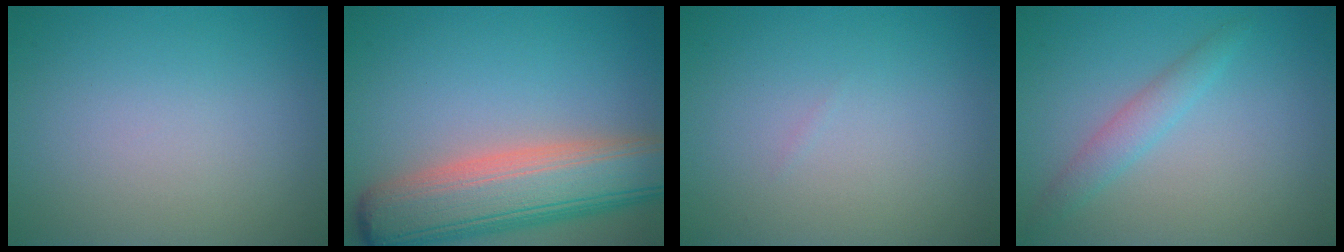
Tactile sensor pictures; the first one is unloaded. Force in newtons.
{"total": 9.7, "press": 9.7, "slide": 1.0}
{"total": 0.0}
{"total": 1.9, "press": 1.9, "slide": 0.1}